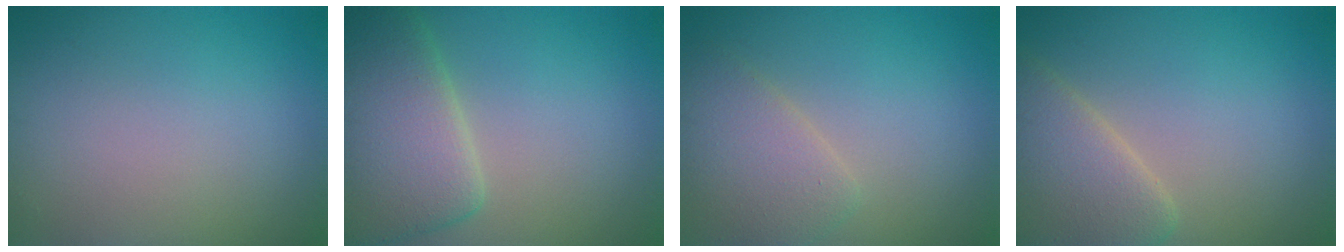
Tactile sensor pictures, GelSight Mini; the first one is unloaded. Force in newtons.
{"total": 7.4, "press": 7.4, "slide": 0.7}
{"total": 3.5, "press": 3.5, "slide": 0.2}
{"total": 5.6, "press": 5.6, "slide": 0.5}